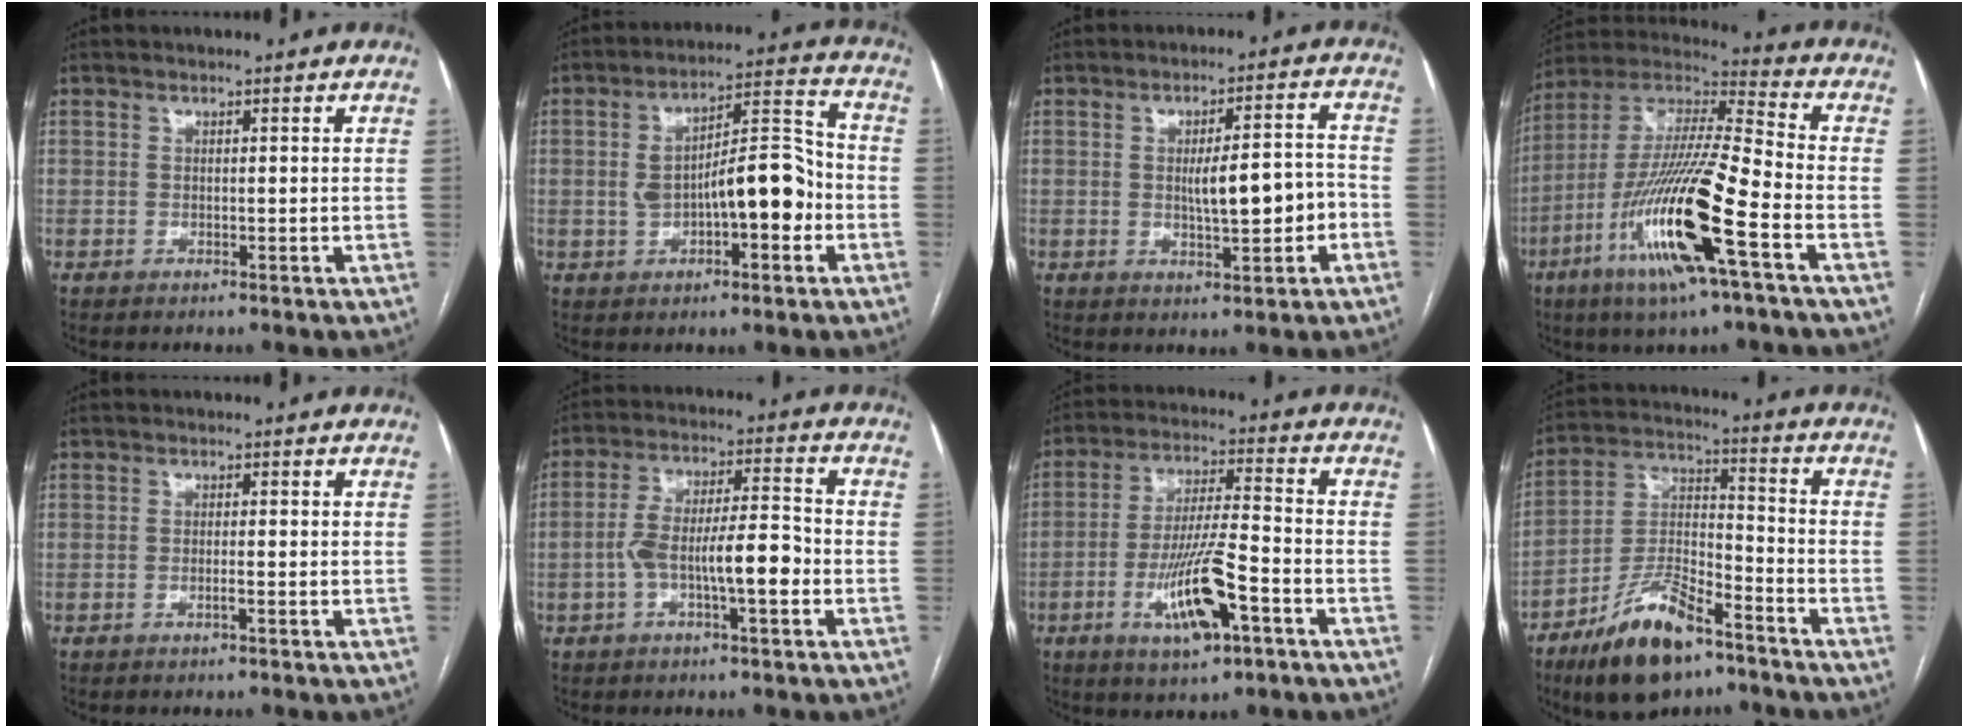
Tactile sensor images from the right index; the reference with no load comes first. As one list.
[{"total": 12.3, "force": [-1.9, 3.8, 11.5], "torque": [-0.189, 0.035, -0.024]}, {"total": 7.5, "force": [-1.4, 1.6, 7.2], "torque": [-0.112, 0.015, -0.013]}, {"total": 20.0, "force": [-8.1, 1.3, 18.3], "torque": [-0.386, -0.027, -0.155]}, {"total": 1.1, "force": [-0.5, -0.1, 1.0], "torque": [-0.021, 0.000, -0.009]}, {"total": 9.8, "force": [-2.8, 1.9, 9.2], "torque": [-0.168, 0.023, -0.049]}, {"total": 12.0, "force": [-5.1, 2.2, 10.7], "torque": [-0.204, -0.006, -0.086]}, {"total": 14.4, "force": [-9.7, 4.4, 9.7], "torque": [-0.194, -0.004, -0.174]}]